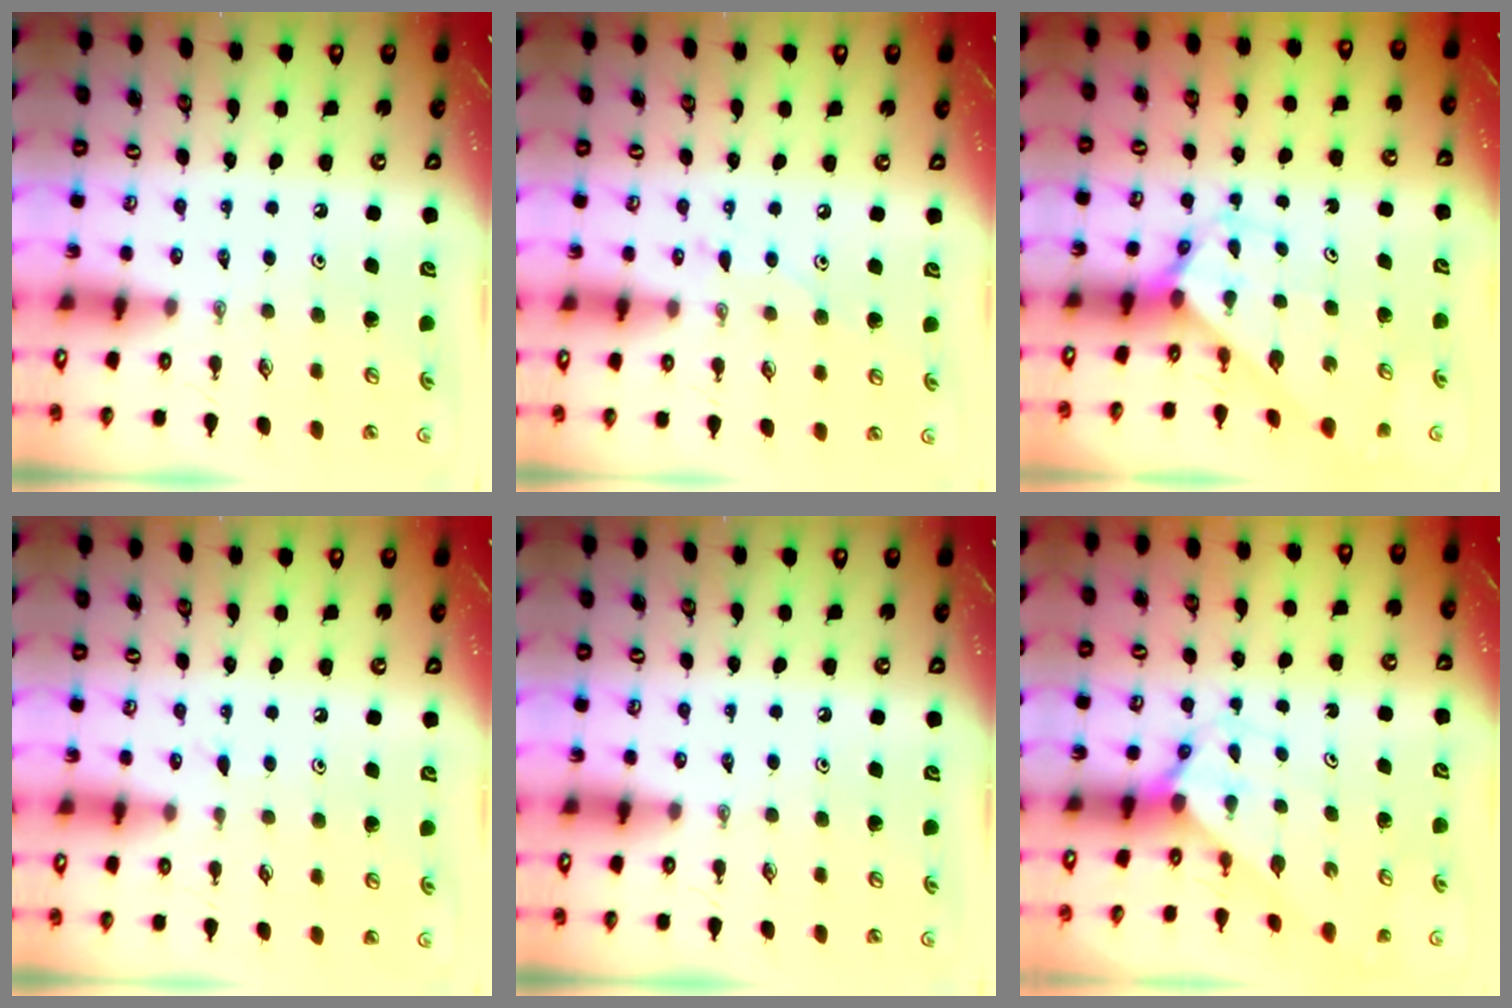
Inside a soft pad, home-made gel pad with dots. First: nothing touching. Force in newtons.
{"total": 6.0, "press": 6.0, "slide": 0.4}
{"total": 2.6, "press": 2.6, "slide": 0.2}
{"total": 5.0, "press": 5.0, "slide": 0.6}
{"total": 0.0}
{"total": 1.9, "press": 1.9, "slide": 0.2}